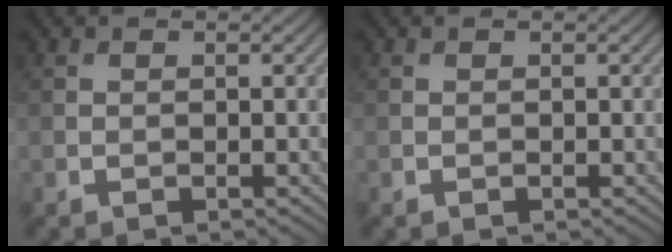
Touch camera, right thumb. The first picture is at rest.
{"total": 0.0}